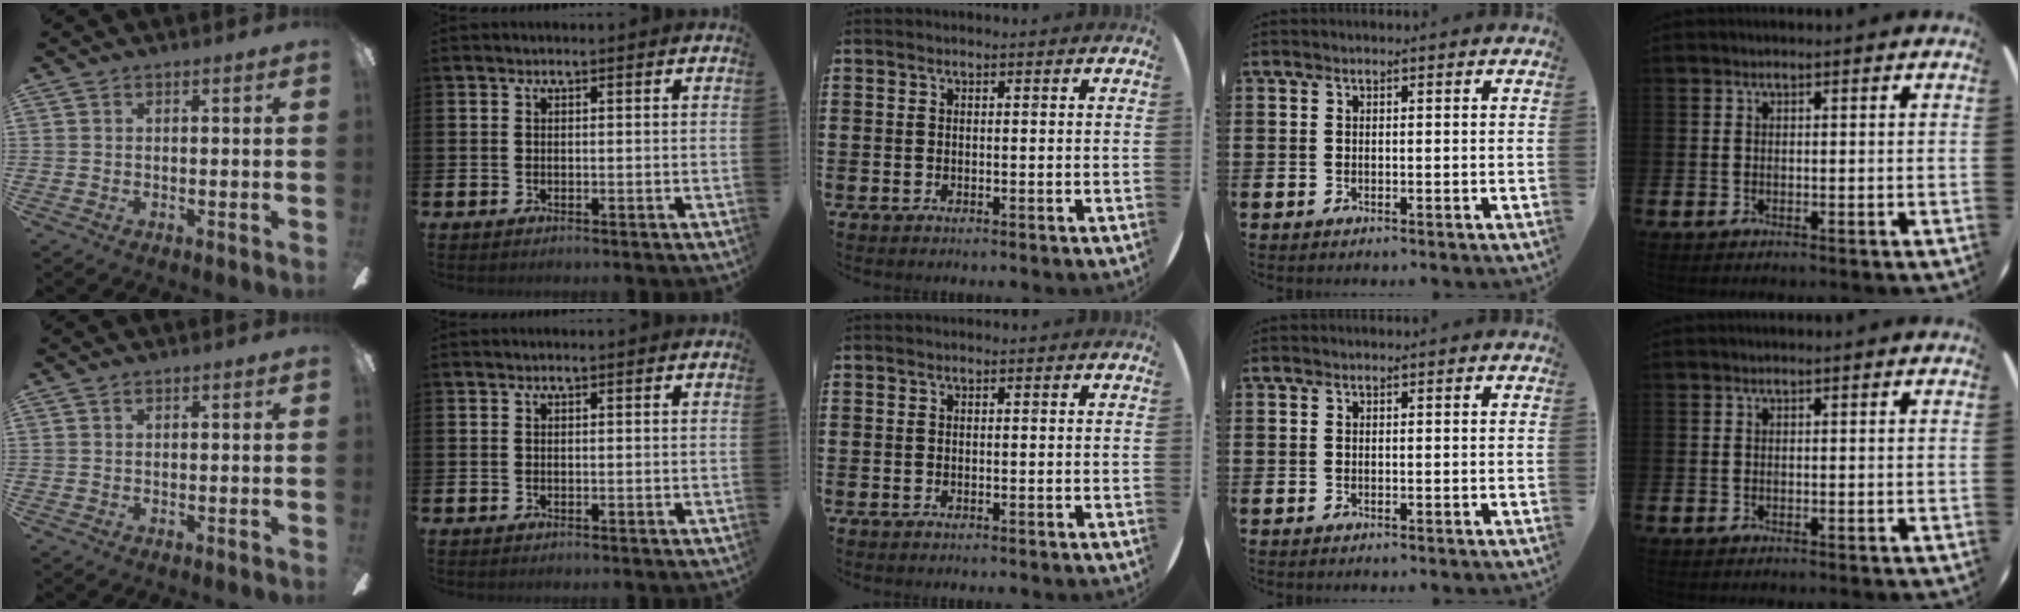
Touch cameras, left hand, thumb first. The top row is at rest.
{}